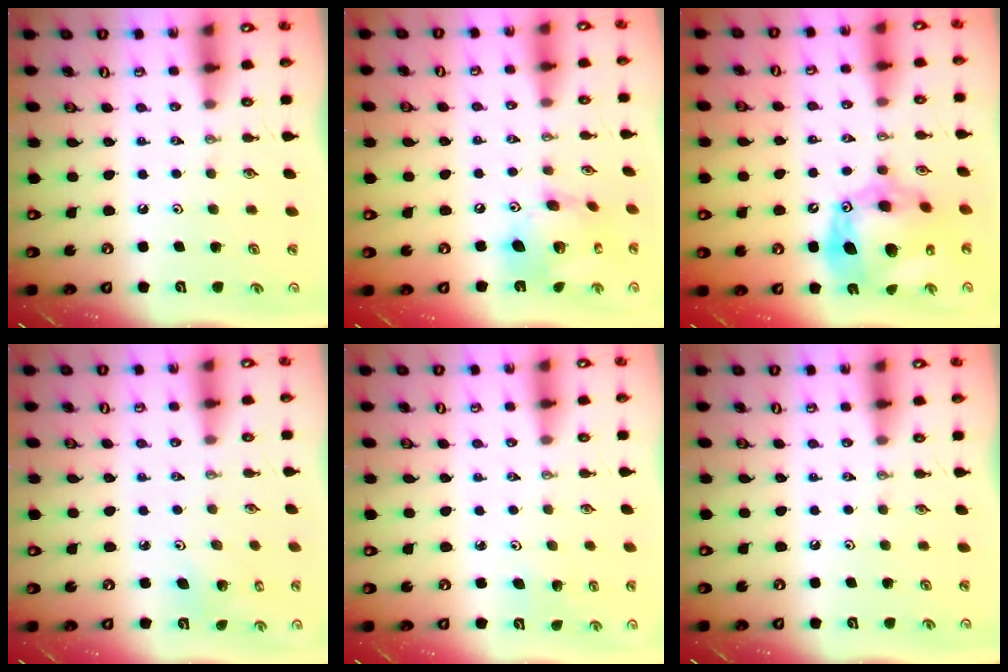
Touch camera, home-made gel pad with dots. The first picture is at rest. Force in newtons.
{"total": 15.5, "press": 15.4, "slide": 1.7}
{"total": 19.3, "press": 19.2, "slide": 1.9}
{"total": 3.4, "press": 3.4, "slide": 0.4}
{"total": 2.8, "press": 2.6, "slide": 1.2}
{"total": 0.0}